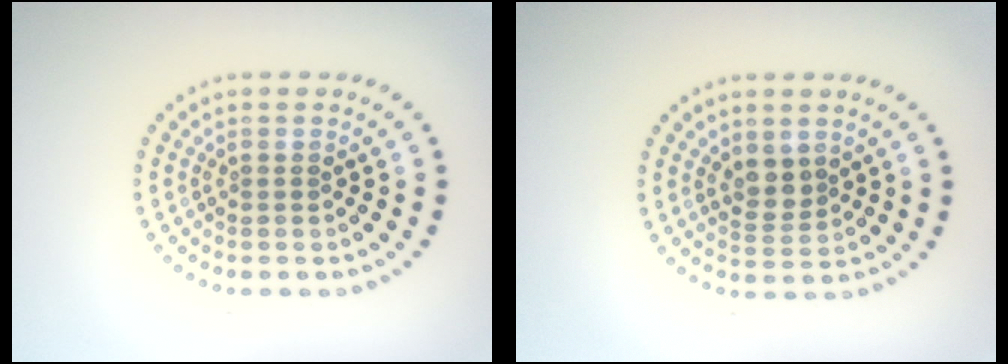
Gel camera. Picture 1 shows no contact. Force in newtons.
{"total": 2.2, "press": 2.0, "slide": 1.1}